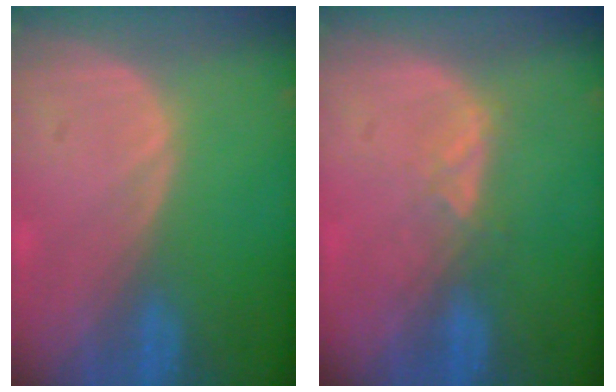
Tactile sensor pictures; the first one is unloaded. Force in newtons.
{"total": 2.3, "press": 2.2, "slide": 0.9}